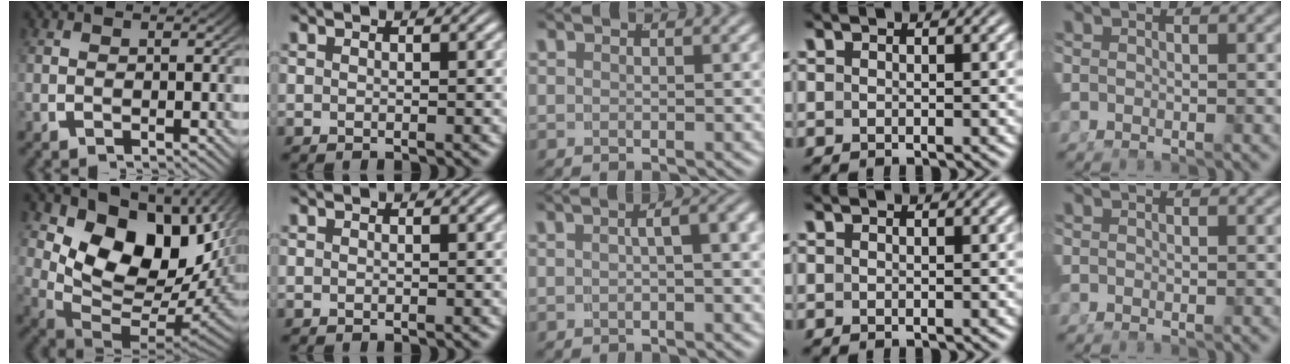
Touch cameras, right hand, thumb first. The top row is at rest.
{"thumb": {"total": 16.1, "force": [0.0, 10.7, 12.1], "torque": [-0.217, -0.062, 0.025]}, "middle": {"total": 2.6, "force": [0.0, 0.5, 2.5], "torque": [-0.024, 0.009, 0.000]}}